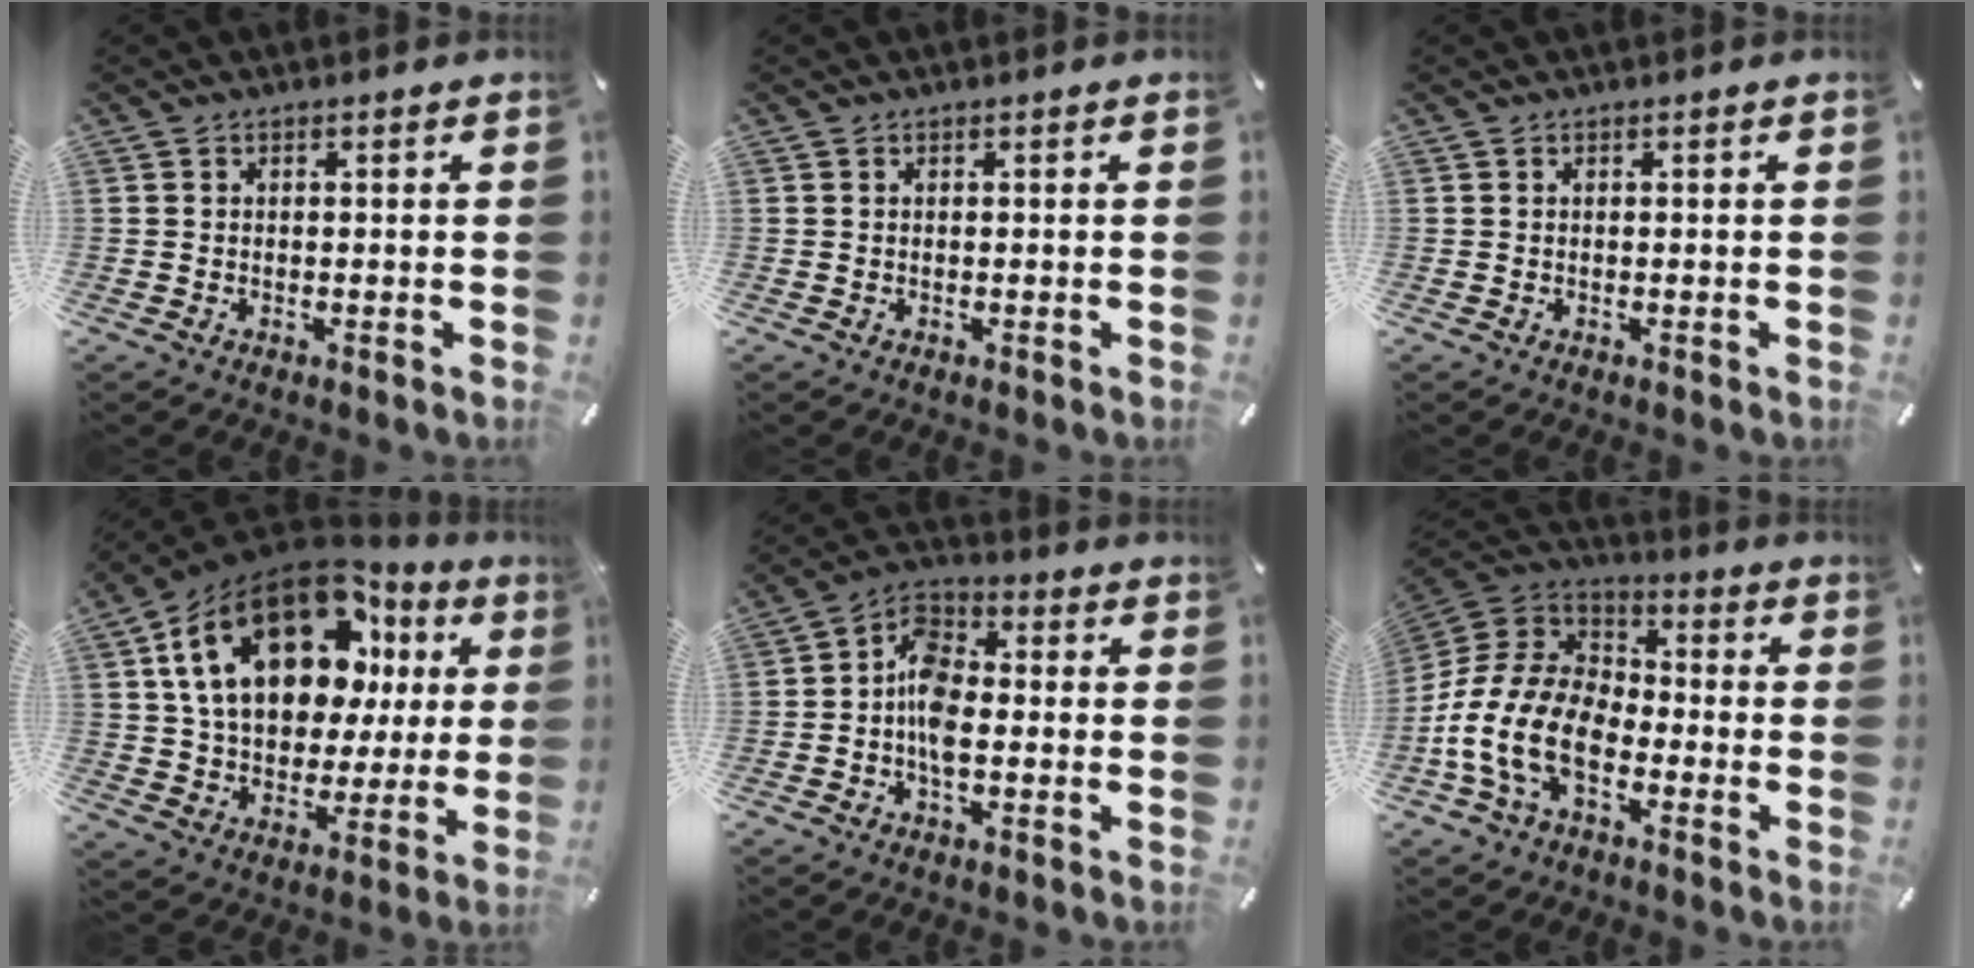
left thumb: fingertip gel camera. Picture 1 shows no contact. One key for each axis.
{"total": 0.0}
{"total": 0.0}
{"total": 22.9, "fx": 9.2, "fy": 14.5, "fz": 15.2, "tx": -0.273, "ty": -0.037, "tz": 0.159}
{"total": 8.3, "fx": -2.2, "fy": 4.9, "fz": 6.3, "tx": -0.123, "ty": 0.020, "tz": -0.038}
{"total": 16.0, "fx": -8.0, "fy": 9.5, "fz": 10.1, "tx": -0.225, "ty": 0.023, "tz": -0.150}